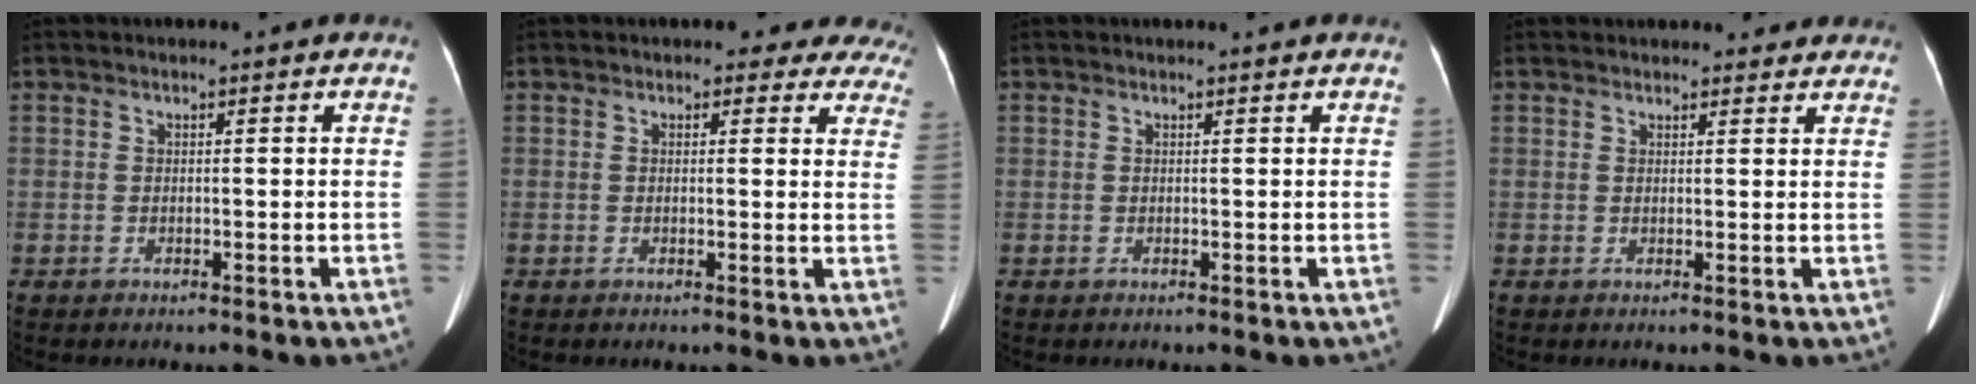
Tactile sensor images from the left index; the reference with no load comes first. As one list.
[{"total": 10.0, "force": [9.0, 4.1, 1.4], "torque": [0.034, -0.015, 0.061]}, {"total": 1.5, "force": [1.5, 0.0, 0.4], "torque": [-0.009, 0.012, 0.017]}, {"total": 7.4, "force": [6.7, 2.5, 1.8], "torque": [0.003, 0.019, 0.070]}]